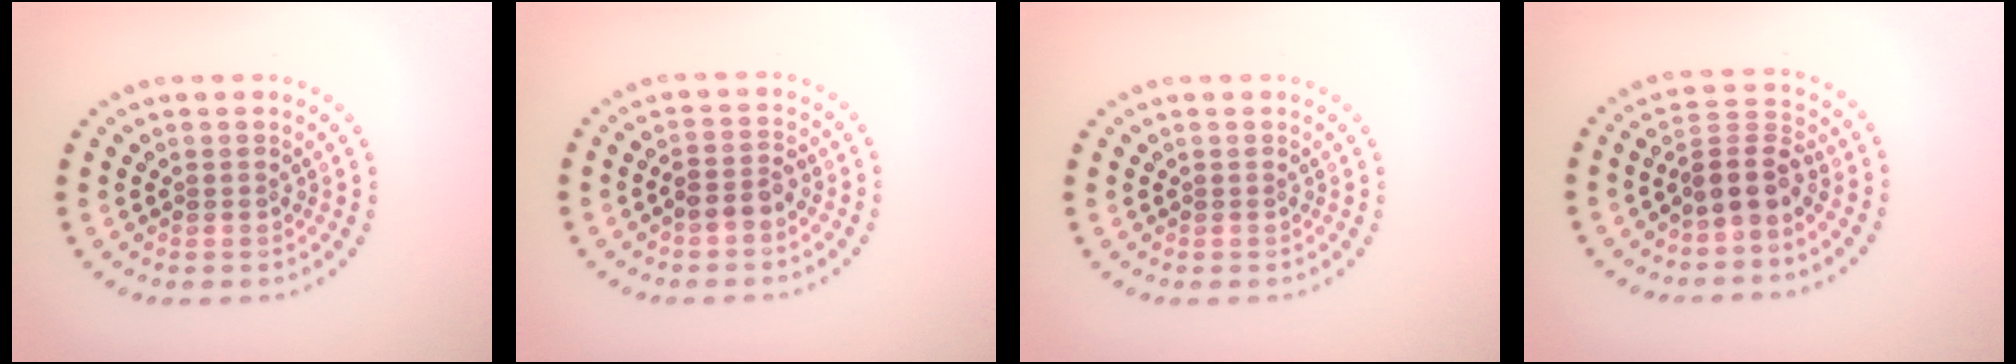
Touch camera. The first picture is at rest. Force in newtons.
{"total": 1.9, "press": 1.8, "slide": 0.7}
{"total": 0.0}
{"total": 3.5, "press": 2.8, "slide": 2.0}